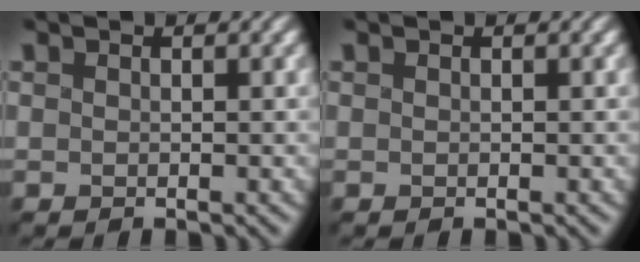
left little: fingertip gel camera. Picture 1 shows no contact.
{"total": 0.0}